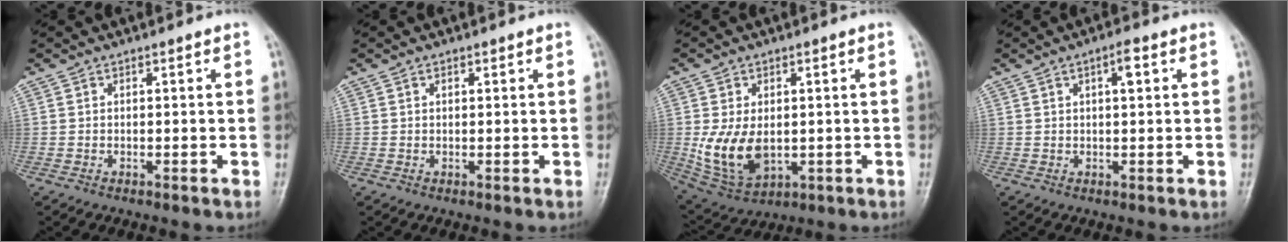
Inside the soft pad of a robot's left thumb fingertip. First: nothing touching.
{"total": 0.8, "force": [0.4, 0.5, 0.4], "torque": [-0.004, -0.001, 0.006]}
{"total": 10.8, "force": [-0.5, 7.0, 8.2], "torque": [-0.148, -0.011, 0.012]}
{"total": 2.9, "force": [1.0, 0.9, 2.6], "torque": [-0.038, 0.004, 0.014]}